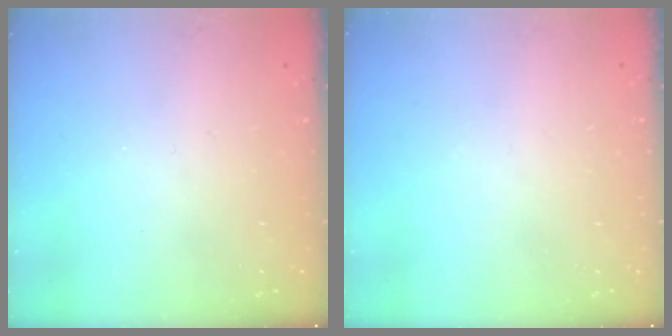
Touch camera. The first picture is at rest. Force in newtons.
{"total": 0.0}